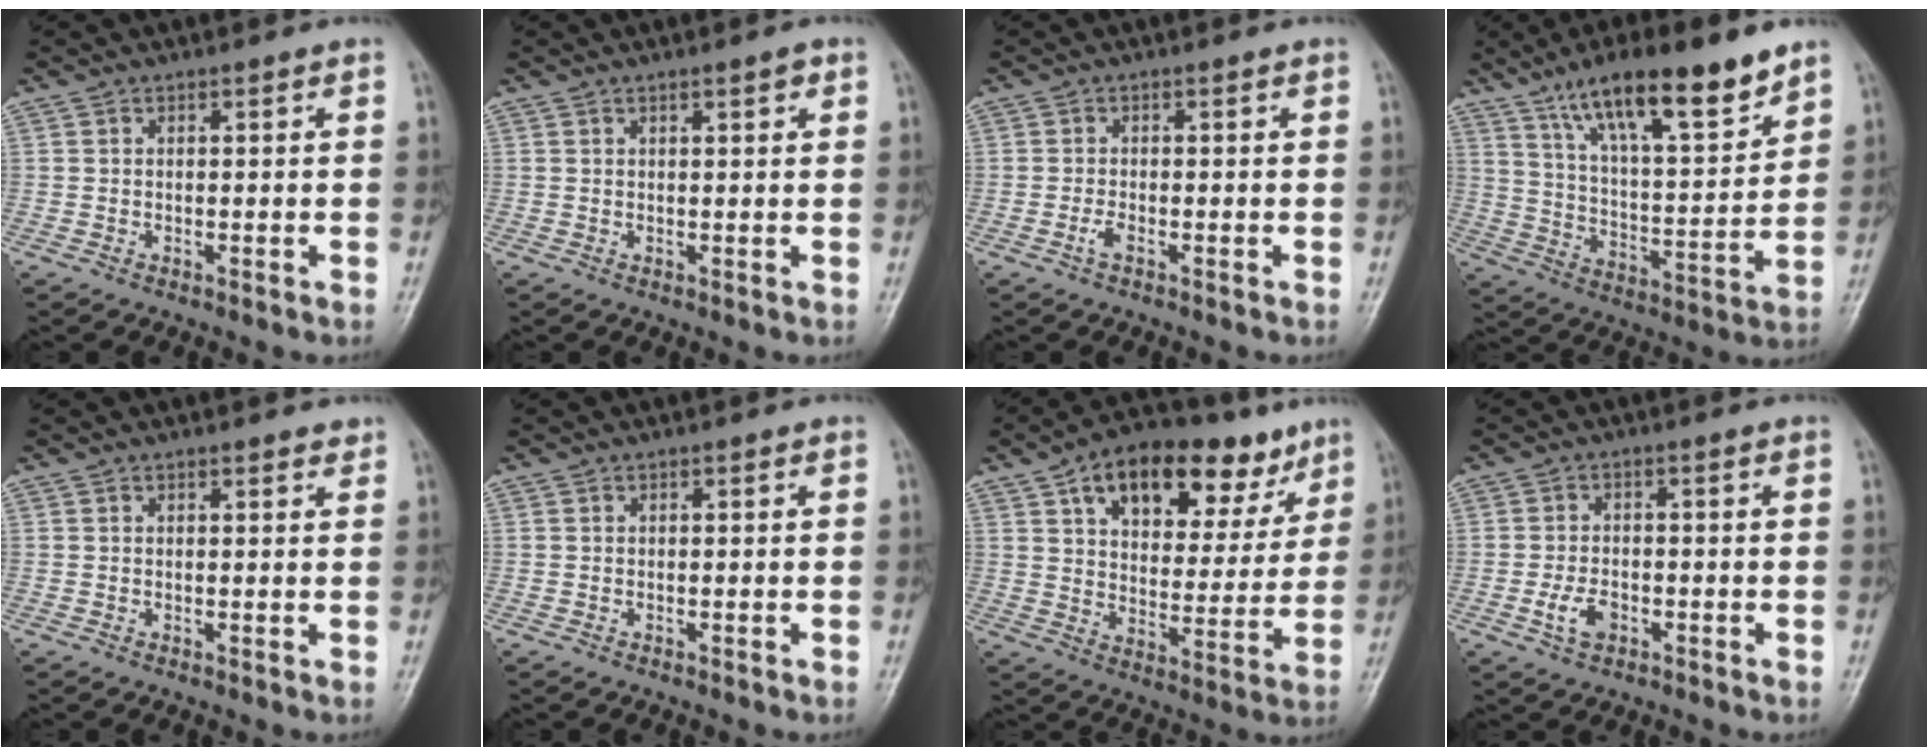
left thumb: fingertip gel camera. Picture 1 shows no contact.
{"total": 1.7, "force": [1.0, 0.4, 1.3], "torque": [-0.018, -0.002, 0.013]}
{"total": 1.4, "force": [-0.7, 0.5, 1.1], "torque": [-0.027, 0.002, -0.014]}
{"total": 18.7, "force": [12.4, 4.6, 13.2], "torque": [-0.193, -0.053, 0.216]}
{"total": 1.5, "force": [1.3, 0.5, 0.6], "torque": [-0.004, -0.004, 0.014]}
{"total": 0.0}
{"total": 21.1, "force": [11.8, 11.4, 13.3], "torque": [-0.152, -0.017, 0.180]}
{"total": 4.0, "force": [-1.5, 2.5, 2.7], "torque": [-0.052, 0.008, -0.028]}